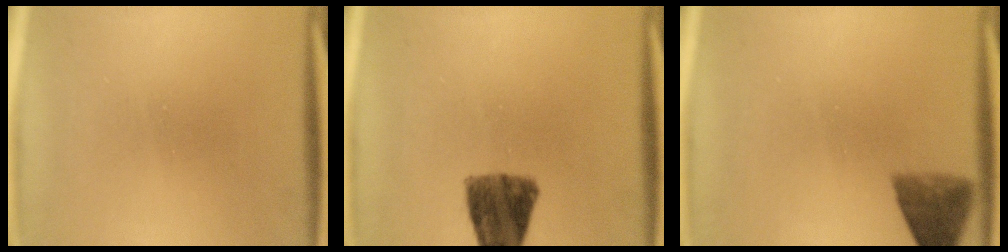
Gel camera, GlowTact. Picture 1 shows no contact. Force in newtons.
{"total": 8.4}
{"total": 3.5}